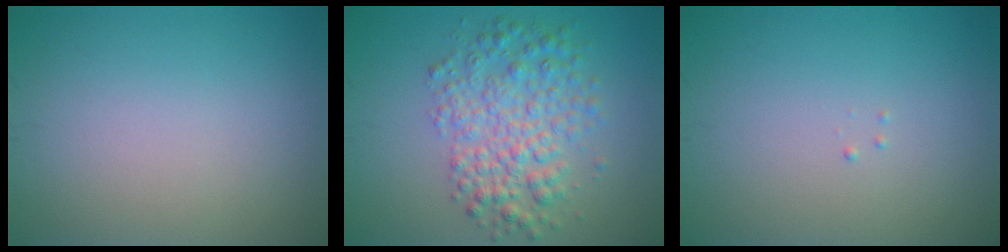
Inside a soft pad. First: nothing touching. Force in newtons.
{"total": 5.1, "press": 5.1, "slide": 0.0}
{"total": 0.0}